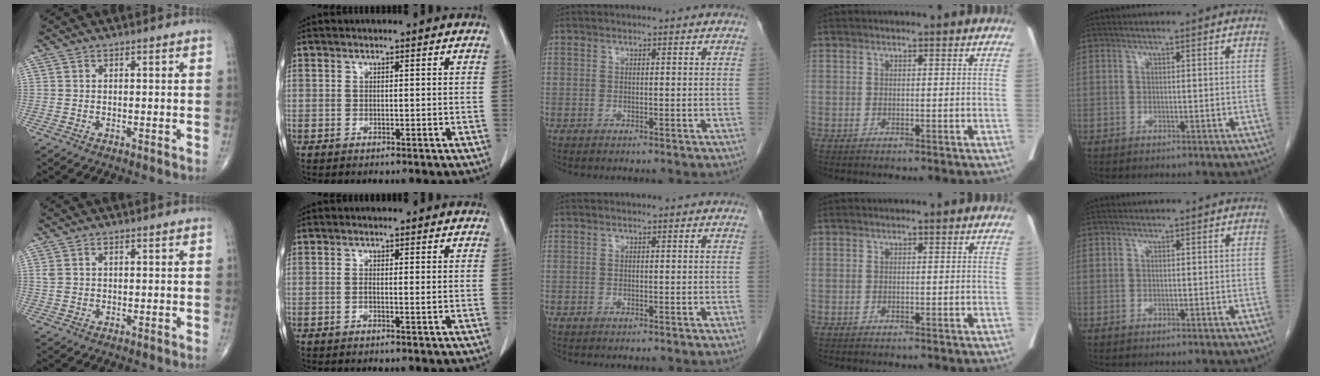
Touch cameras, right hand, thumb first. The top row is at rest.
{"thumb": {"total": 1.6, "force": [0.5, 1.1, 1.0], "torque": [-0.028, 0.008, 0.016]}, "index": {"total": 0.9, "force": [-0.1, 0.0, 0.9], "torque": [-0.018, -0.001, -0.001]}}